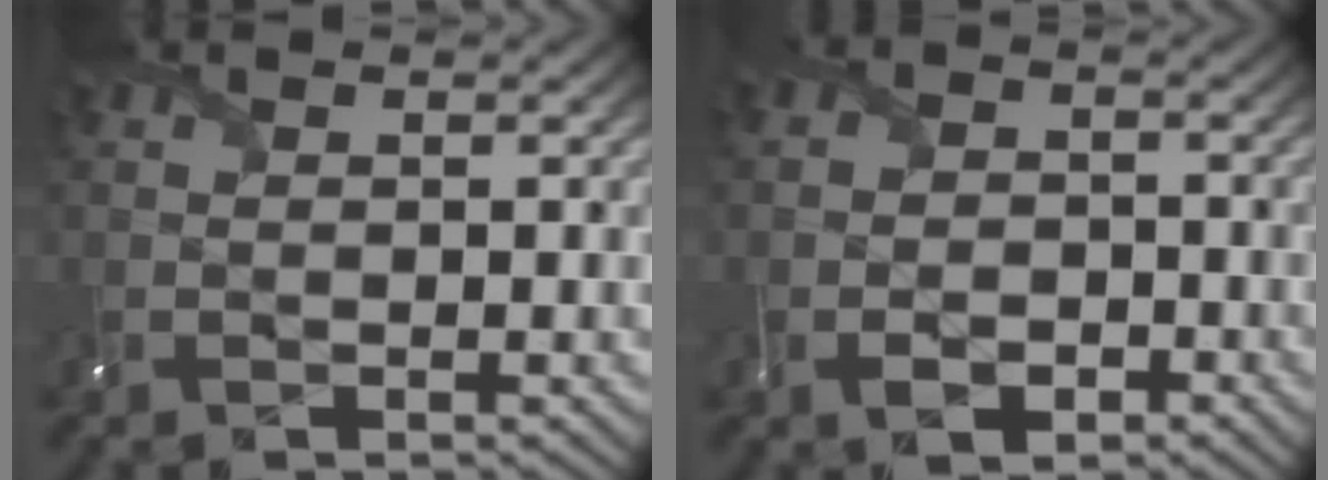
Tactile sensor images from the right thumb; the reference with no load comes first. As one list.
[{"total": 3.9, "force": [-2.5, 2.6, 1.3], "torque": [-0.005, -0.007, -0.062]}]